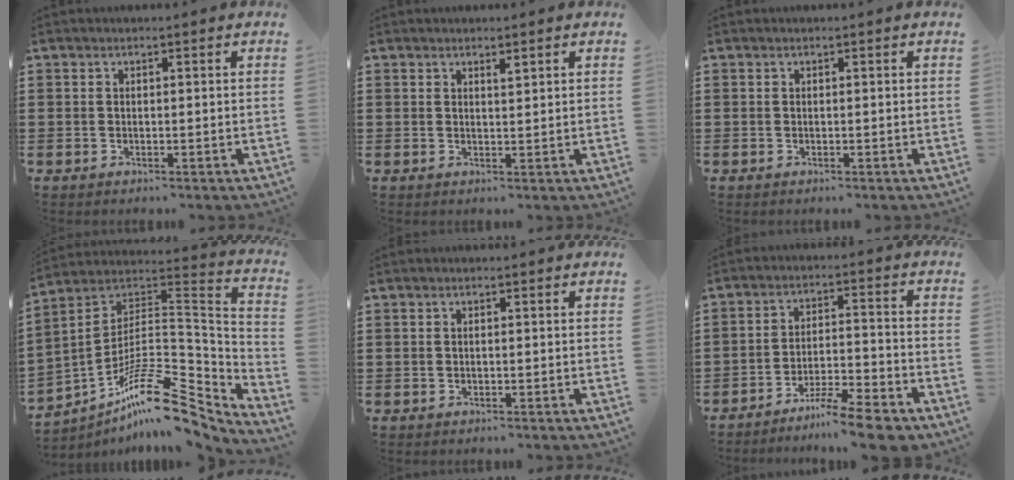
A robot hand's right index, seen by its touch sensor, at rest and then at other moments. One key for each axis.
{"total": 1.1, "fx": 0.9, "fy": 0.1, "fz": 0.6, "tx": -0.011, "ty": 0.000, "tz": 0.015}
{"total": 0.0}
{"total": 15.4, "fx": -10.4, "fy": 5.2, "fz": 10.1, "tx": -0.151, "ty": 0.018, "tz": -0.187}
{"total": 0.0}
{"total": 8.2, "fx": -7.2, "fy": 0.5, "fz": 4.0, "tx": -0.064, "ty": 0.008, "tz": -0.134}